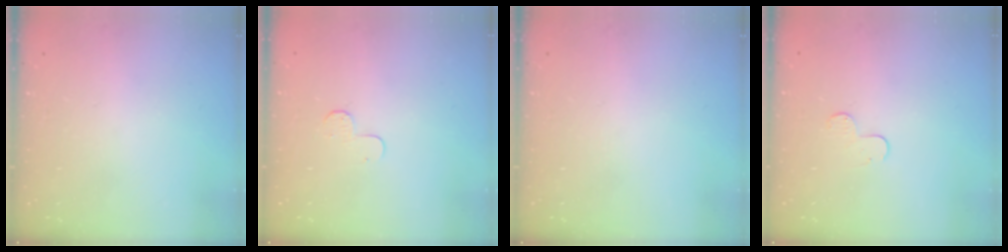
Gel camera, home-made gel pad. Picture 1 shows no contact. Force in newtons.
{"total": 4.7, "press": 4.6, "slide": 0.5}
{"total": 0.0}
{"total": 3.9, "press": 3.9, "slide": 0.4}